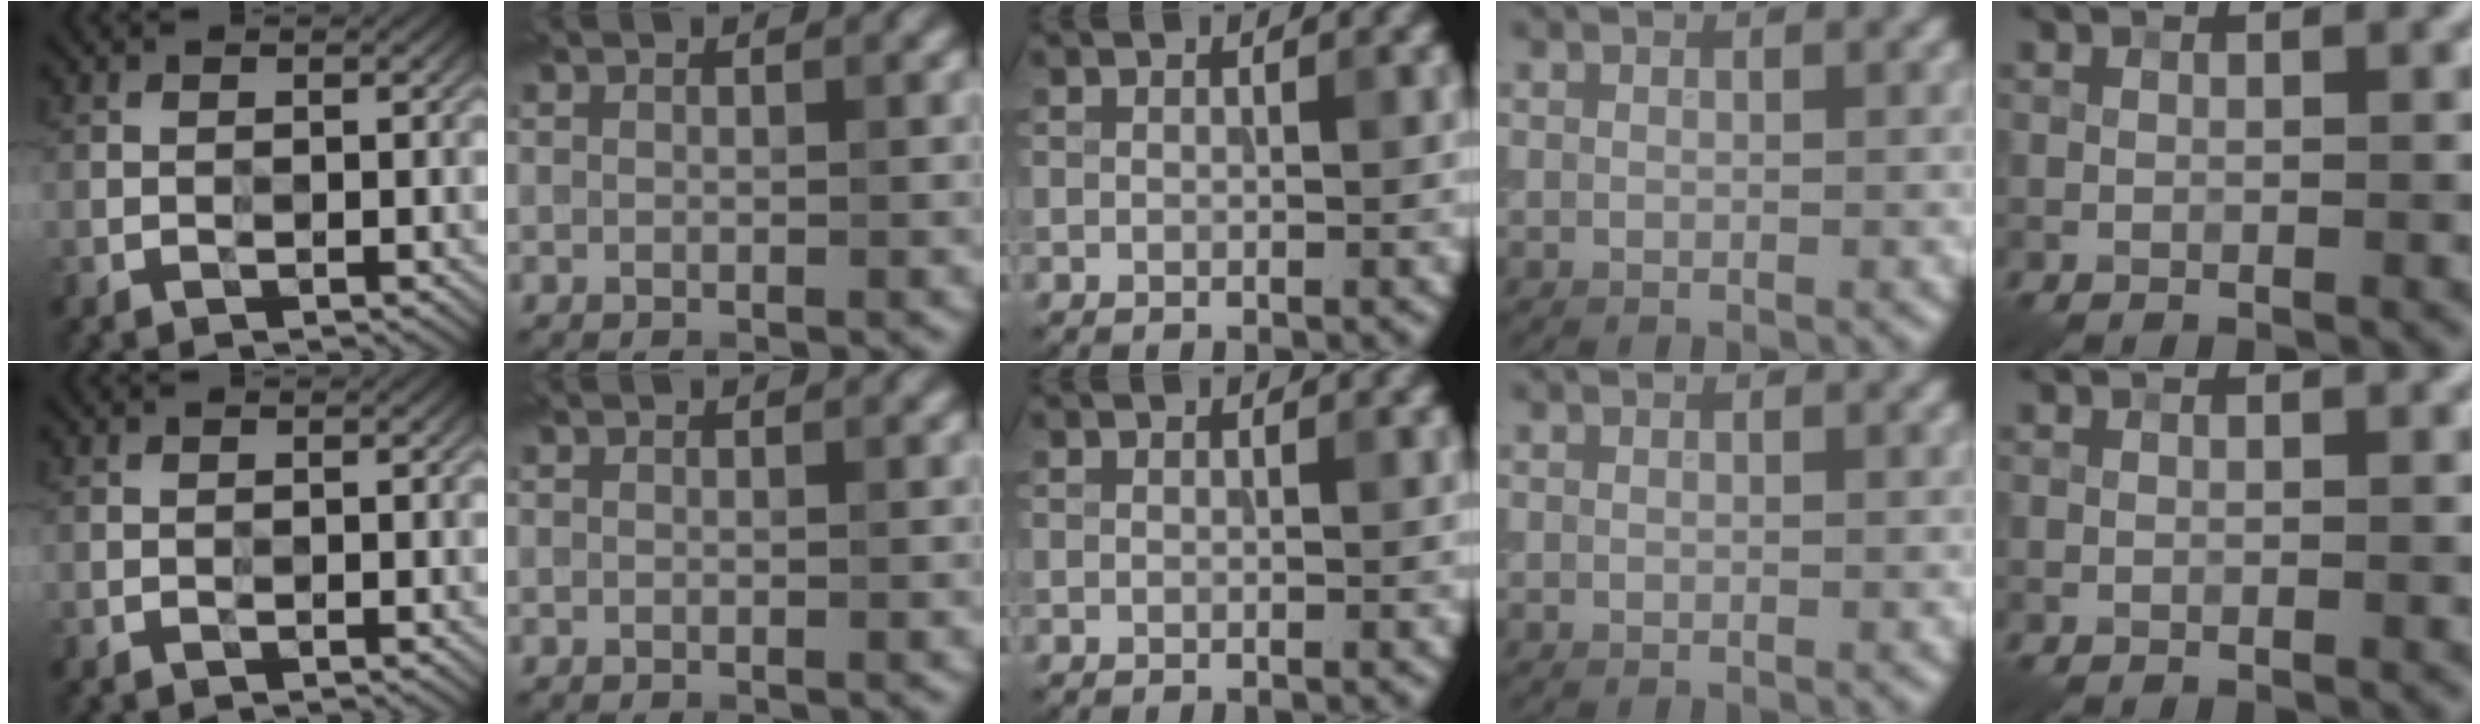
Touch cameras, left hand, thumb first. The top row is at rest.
{}